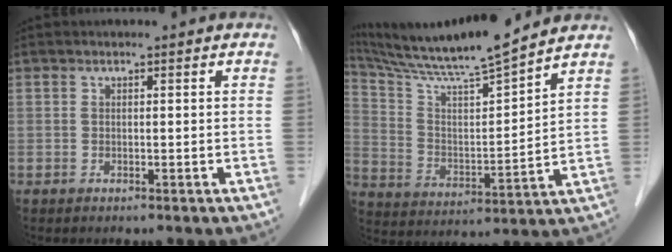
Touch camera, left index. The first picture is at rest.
{"total": 16.1, "force": [14.6, -0.8, 6.6], "torque": [-0.129, -0.001, 0.255]}